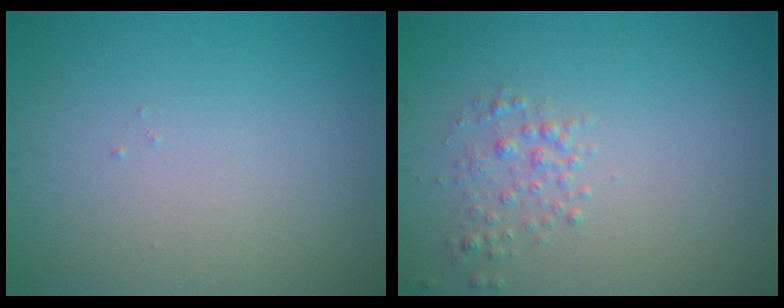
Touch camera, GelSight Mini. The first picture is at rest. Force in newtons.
{"total": 1.6, "press": 1.6, "slide": 0.1}